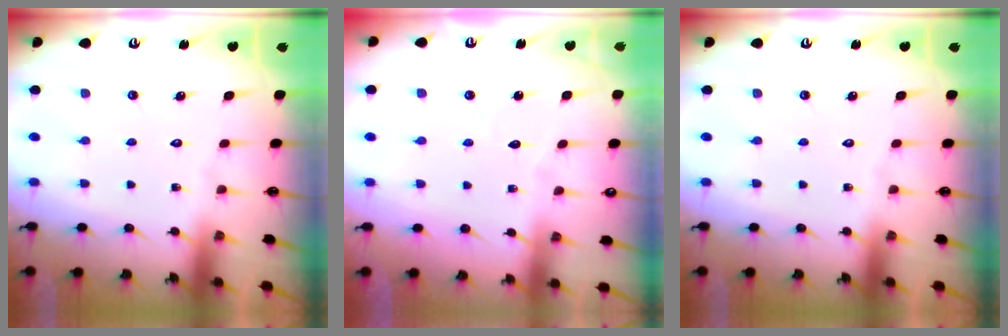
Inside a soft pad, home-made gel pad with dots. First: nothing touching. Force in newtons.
{"total": 3.9, "press": 3.8, "slide": 0.4}
{"total": 0.0}